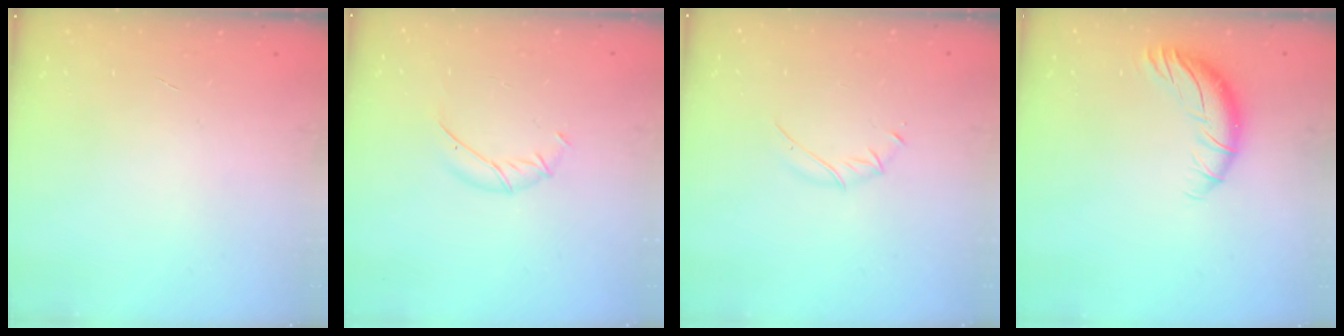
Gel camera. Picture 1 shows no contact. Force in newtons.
{"total": 6.4, "press": 6.2, "slide": 1.7}
{"total": 3.8, "press": 3.7, "slide": 0.9}
{"total": 9.6, "press": 9.4, "slide": 1.9}